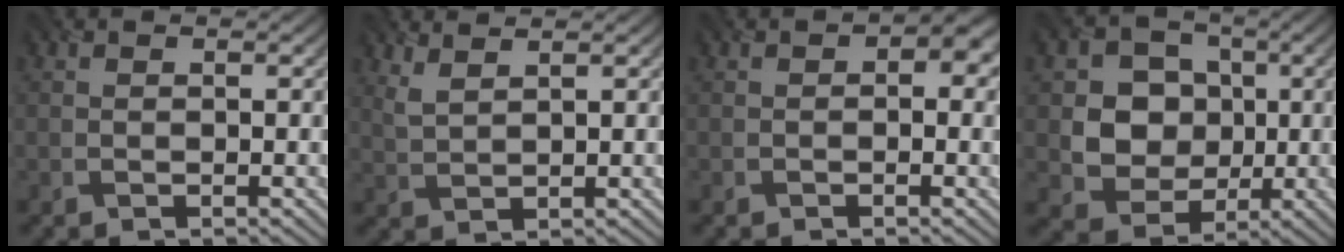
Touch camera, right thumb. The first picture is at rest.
{"total": 2.6, "force": [2.1, 0.5, 1.5], "torque": [-0.040, 0.000, 0.050]}
{"total": 2.5, "force": [0.3, 1.7, 1.8], "torque": [-0.022, -0.001, -0.001]}
{"total": 7.9, "force": [0.4, 7.0, 3.6], "torque": [-0.081, -0.001, -0.002]}